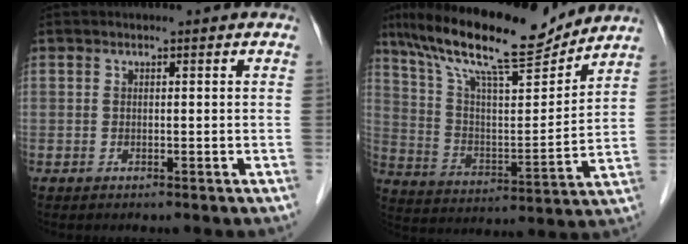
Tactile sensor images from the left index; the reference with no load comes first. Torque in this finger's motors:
{"motor_torque": [1.03, -1.11, 0.48, 0.18]}